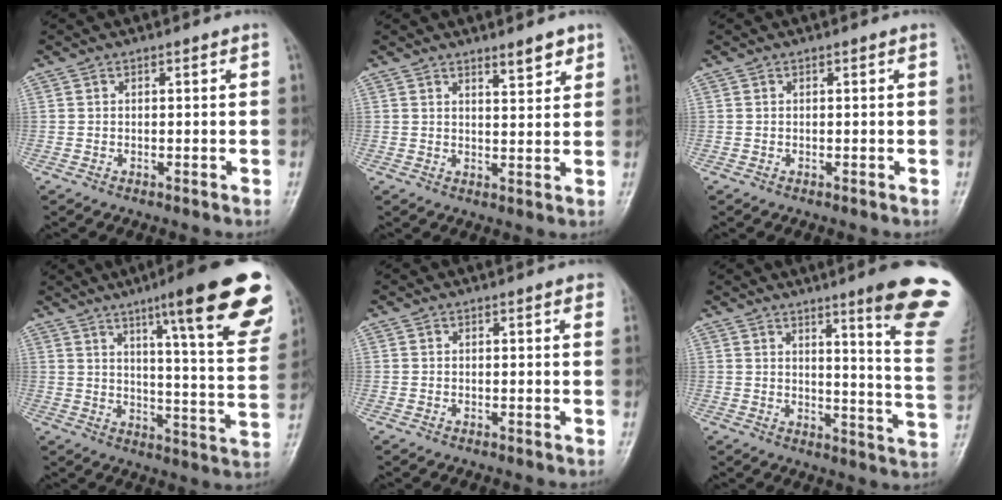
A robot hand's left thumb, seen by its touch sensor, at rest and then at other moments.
{"total": 4.0, "force": [3.0, 1.0, 2.4], "torque": [-0.025, -0.023, 0.045]}
{"total": 0.0}
{"total": 23.2, "force": [13.4, 3.6, 18.6], "torque": [-0.226, -0.051, 0.178]}
{"total": 2.3, "force": [1.5, 0.6, 1.7], "torque": [-0.010, 0.004, 0.012]}
{"total": 17.0, "force": [10.7, 0.8, 13.3], "torque": [-0.140, -0.070, 0.129]}